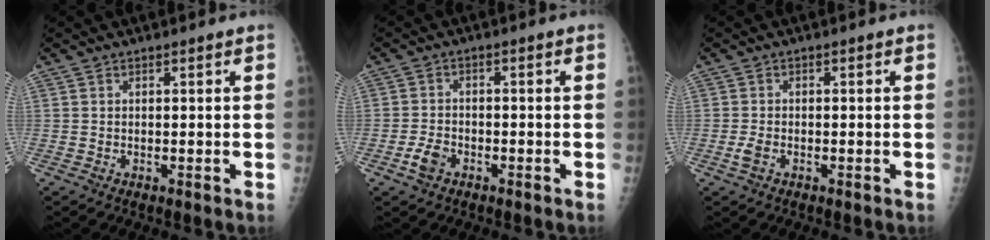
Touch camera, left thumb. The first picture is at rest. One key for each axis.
{"total": 3.5, "fx": -2.0, "fy": 2.2, "fz": 2.0, "tx": -0.039, "ty": 0.013, "tz": -0.036}
{"total": 2.1, "fx": -0.9, "fy": 1.1, "fz": 1.5, "tx": -0.039, "ty": 0.005, "tz": -0.019}